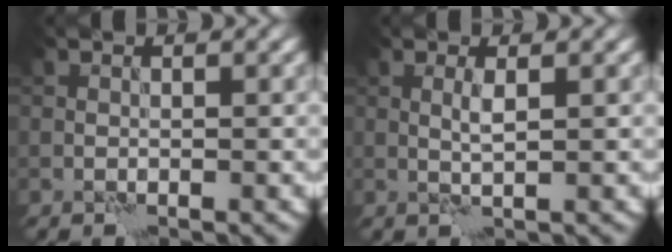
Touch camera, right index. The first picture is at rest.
{"total": 1.3, "force": [0.3, 0.0, 1.2], "torque": [-0.026, 0.003, 0.004]}